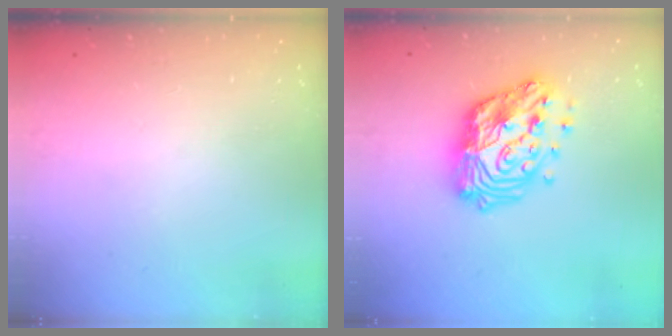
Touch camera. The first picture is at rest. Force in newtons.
{"total": 18.3, "press": 18.2, "slide": 1.6}